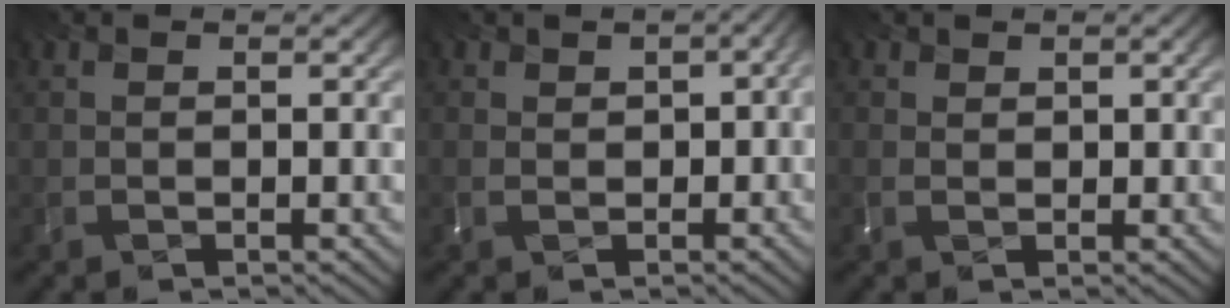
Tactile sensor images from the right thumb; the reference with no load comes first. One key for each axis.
{"total": 3.0, "fx": 0.5, "fy": 1.6, "fz": 2.4, "tx": -0.060, "ty": -0.002, "tz": 0.032}
{"total": 0.6, "fx": 0.4, "fy": -0.1, "fz": -0.4, "tx": -0.008, "ty": -0.006, "tz": 0.033}